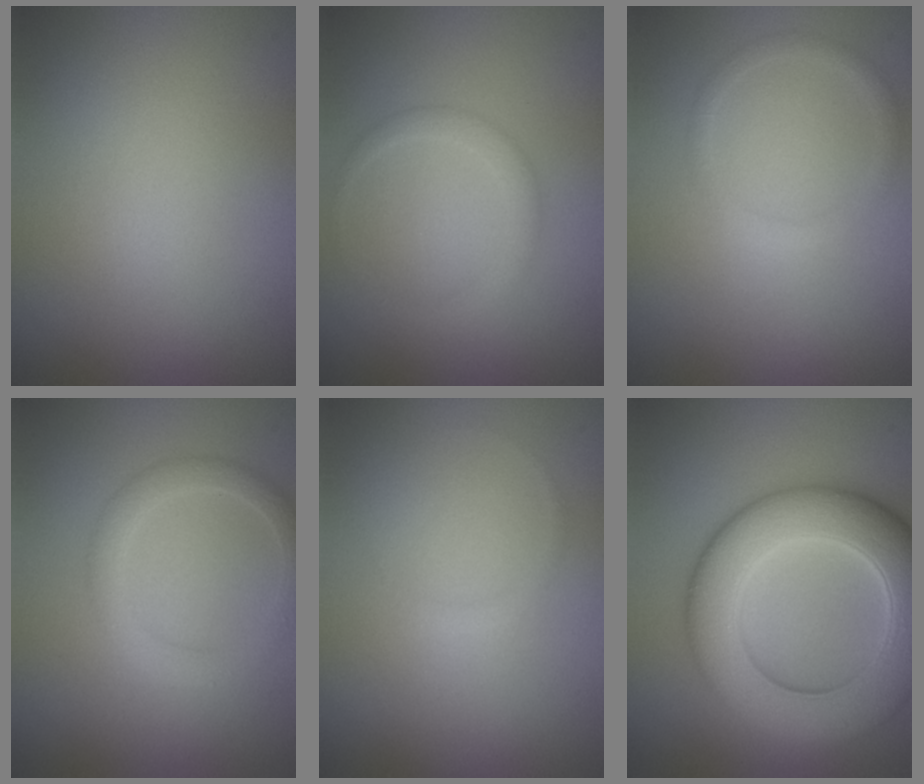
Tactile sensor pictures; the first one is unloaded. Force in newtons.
{"total": 1.6, "press": 1.6, "slide": 0.0}
{"total": 1.2, "press": 1.2, "slide": 0.0}
{"total": 2.4, "press": 2.4, "slide": 0.1}
{"total": 1.2, "press": 1.2, "slide": 0.2}
{"total": 10.5, "press": 10.5, "slide": 0.0}